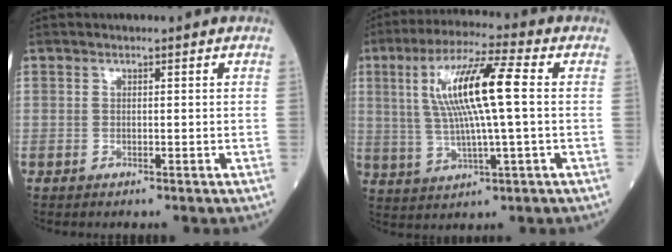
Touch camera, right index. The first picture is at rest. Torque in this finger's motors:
{"motor_torque": [0.83, -0.12, 0.43, 0.21]}